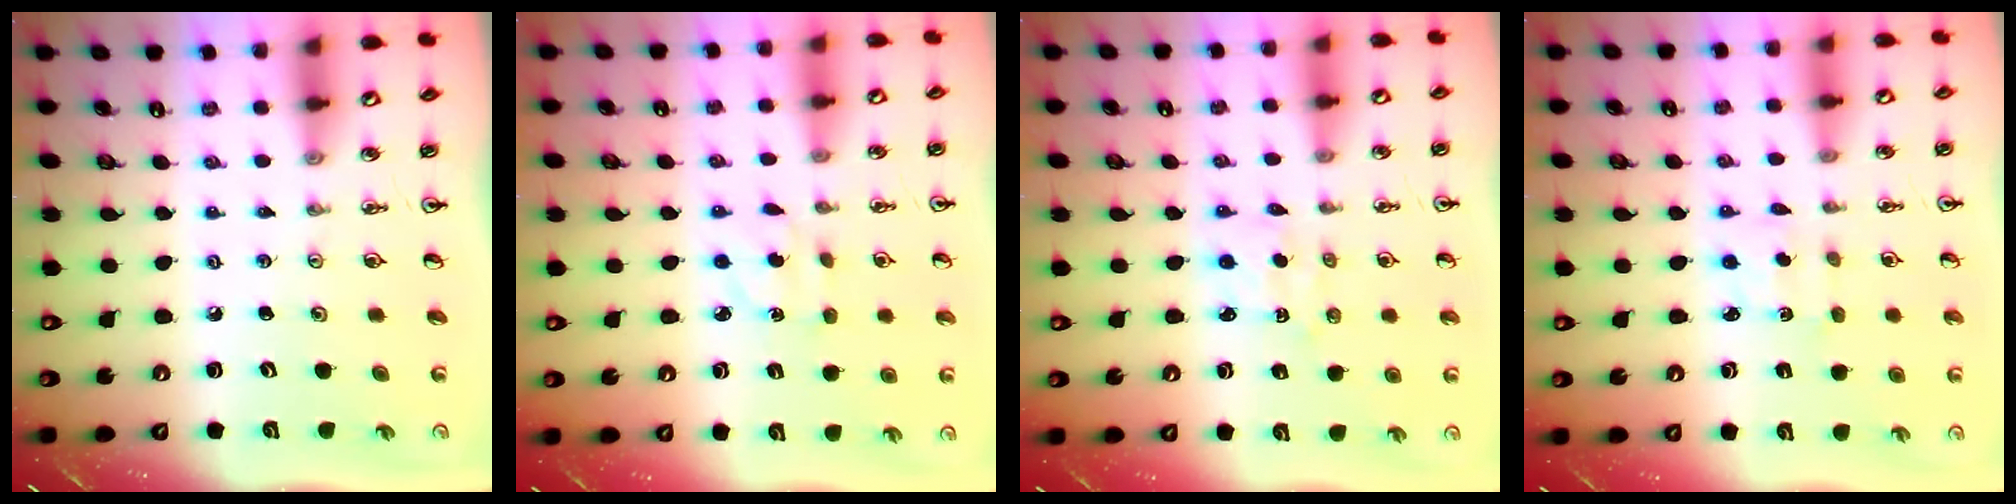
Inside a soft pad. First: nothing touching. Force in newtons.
{"total": 3.3, "press": 3.3, "slide": 0.4}
{"total": 1.6, "press": 1.5, "slide": 0.7}
{"total": 1.8, "press": 1.7, "slide": 0.5}